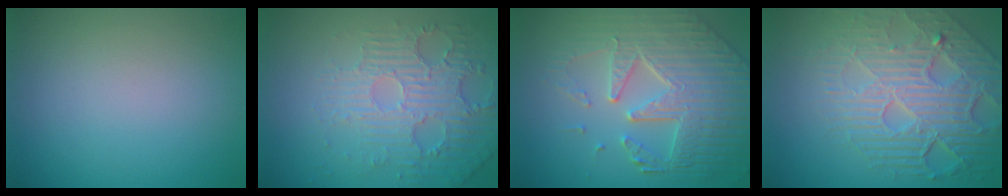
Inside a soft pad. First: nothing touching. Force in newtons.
{"total": 5.9, "press": 3.8, "slide": 4.5}
{"total": 8.5, "press": 6.0, "slide": 6.0}
{"total": 8.5, "press": 5.8, "slide": 6.2}